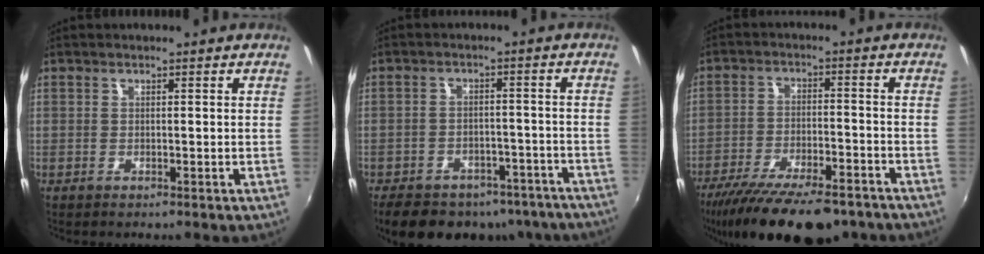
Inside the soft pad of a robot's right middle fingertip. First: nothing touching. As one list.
[{"total": 20.4, "force": [-16.1, 9.8, 7.8], "torque": [-0.165, 0.008, -0.191]}, {"total": 20.0, "force": [-15.7, 6.1, 10.8], "torque": [-0.210, -0.045, -0.236]}]